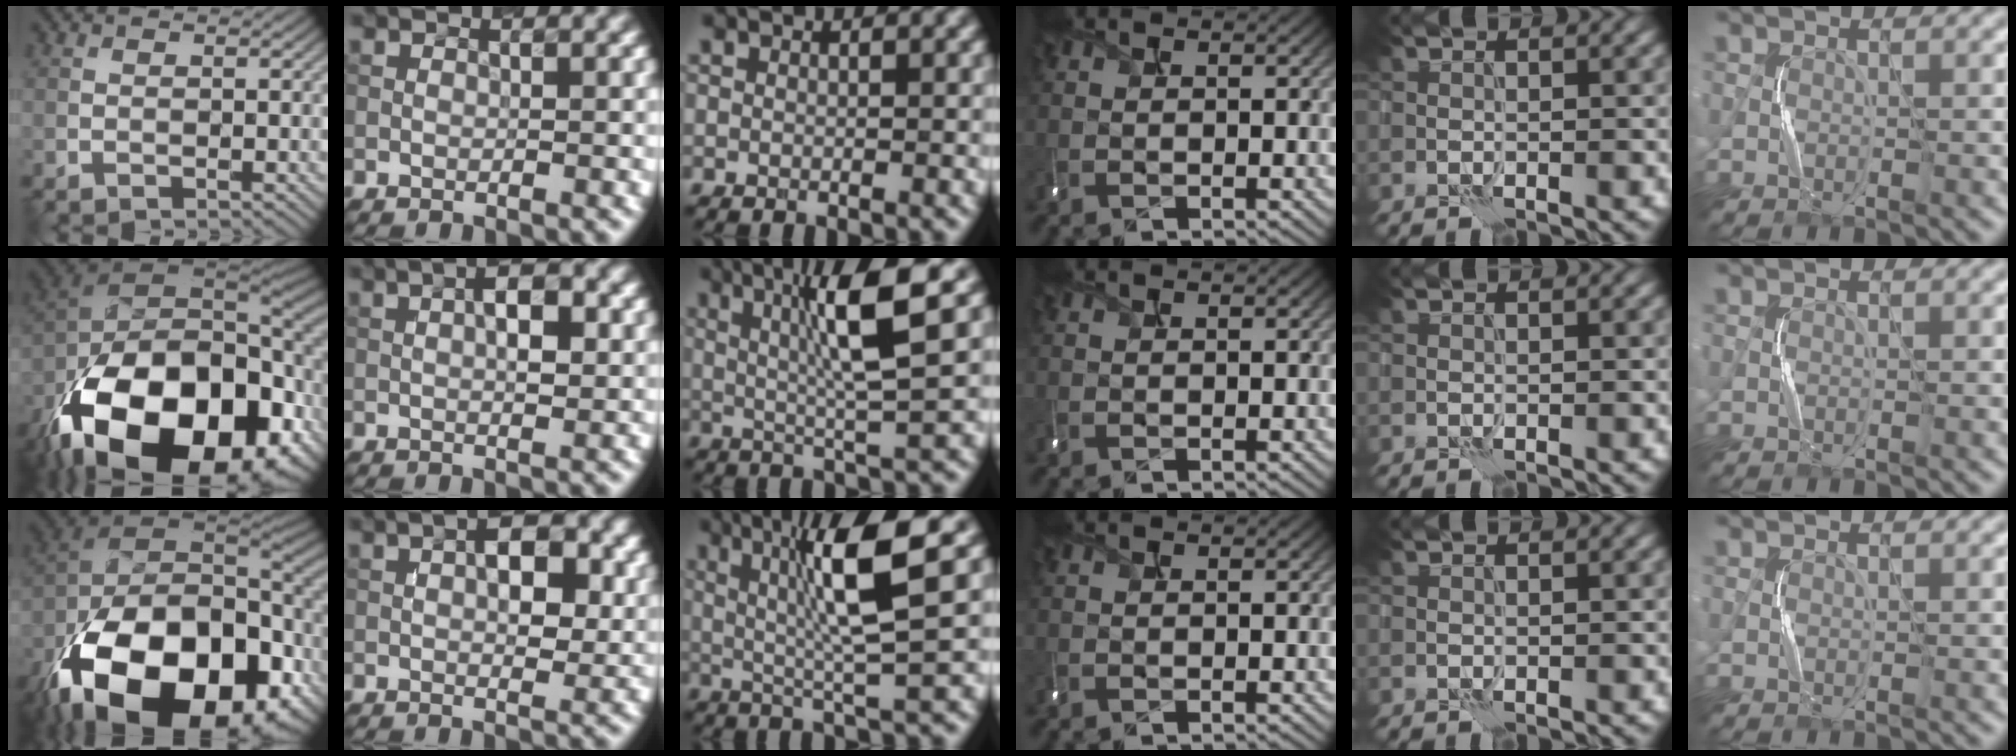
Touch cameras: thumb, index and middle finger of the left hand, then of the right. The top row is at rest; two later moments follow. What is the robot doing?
{"motion": "shake", "object": "tambourine"}